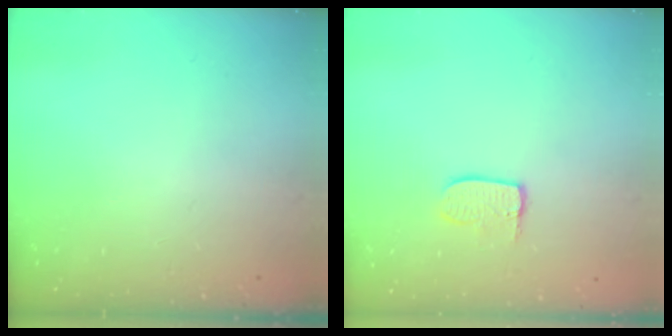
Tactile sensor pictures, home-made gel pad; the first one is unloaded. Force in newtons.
{"total": 6.8, "press": 6.8, "slide": 0.1}